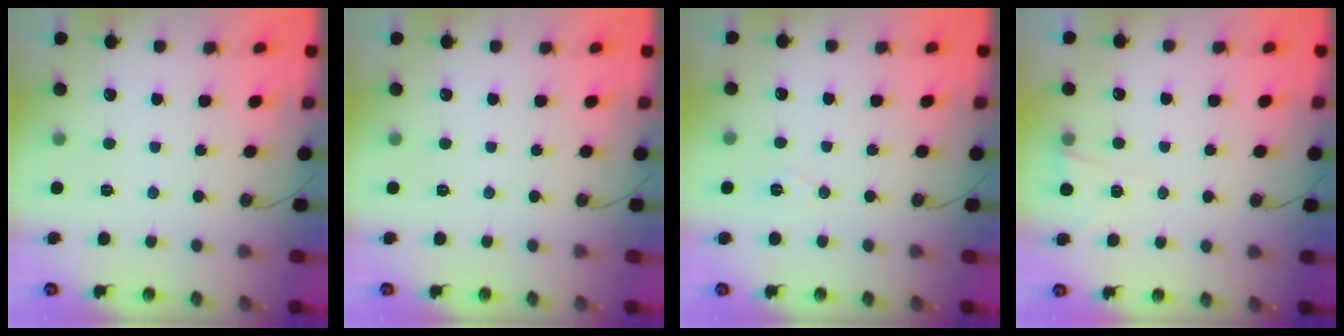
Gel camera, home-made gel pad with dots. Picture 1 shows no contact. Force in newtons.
{"total": 0.0}
{"total": 5.7, "press": 3.5, "slide": 4.5}
{"total": 2.7, "press": 2.3, "slide": 1.5}